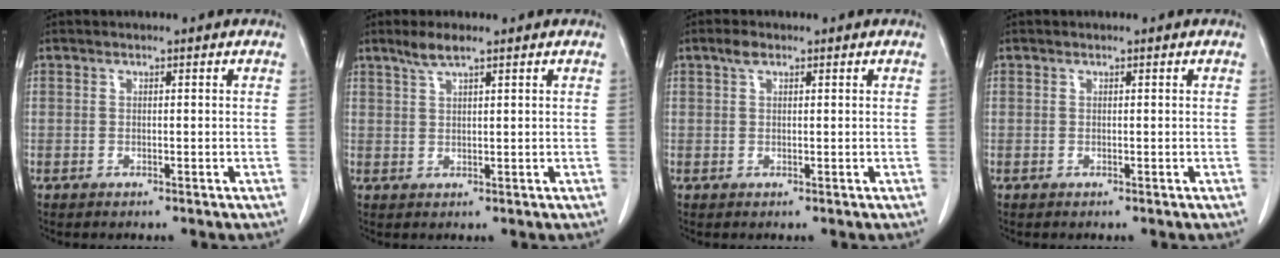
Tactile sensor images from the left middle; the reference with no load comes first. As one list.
[{"total": 3.0, "force": [2.2, 0.2, 2.0], "torque": [-0.049, 0.003, 0.048]}, {"total": 1.6, "force": [1.0, 0.7, 1.0], "torque": [-0.023, 0.009, 0.018]}, {"total": 0.0}]